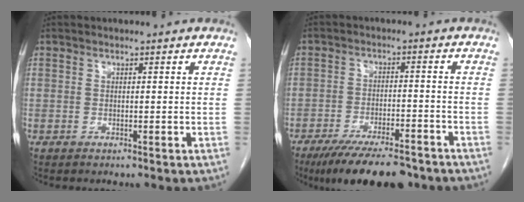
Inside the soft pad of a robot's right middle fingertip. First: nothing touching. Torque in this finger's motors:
{"motor_torque": [1.17, -0.97, 0.15, 0.04]}